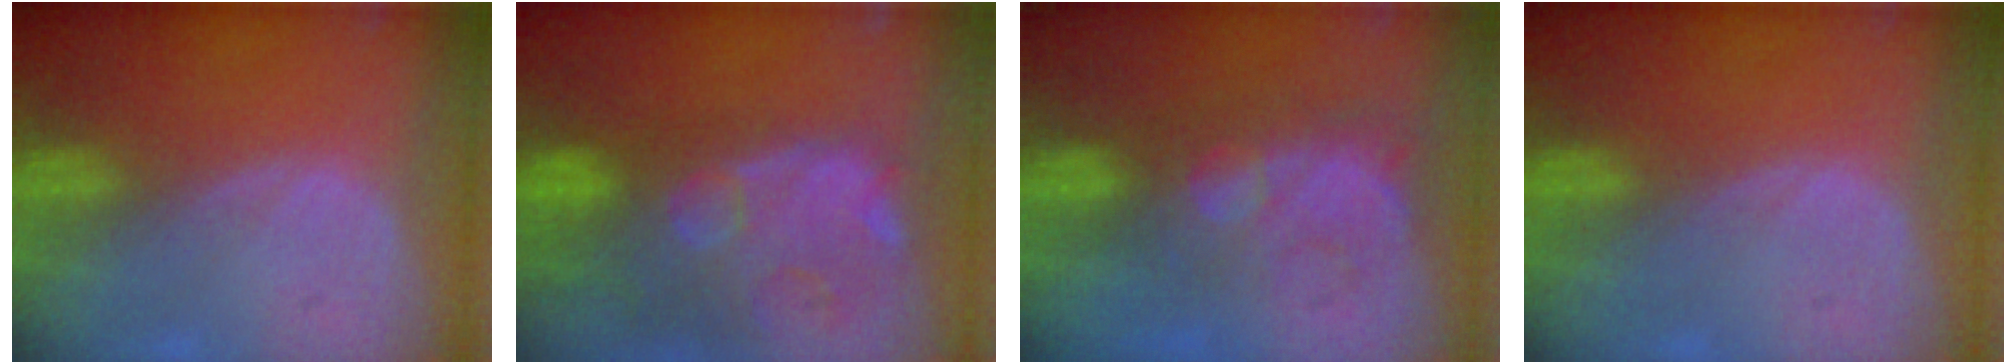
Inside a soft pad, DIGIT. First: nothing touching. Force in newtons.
{"total": 14.6, "press": 11.8, "slide": 8.6}
{"total": 8.8, "press": 7.6, "slide": 4.5}
{"total": 0.0}